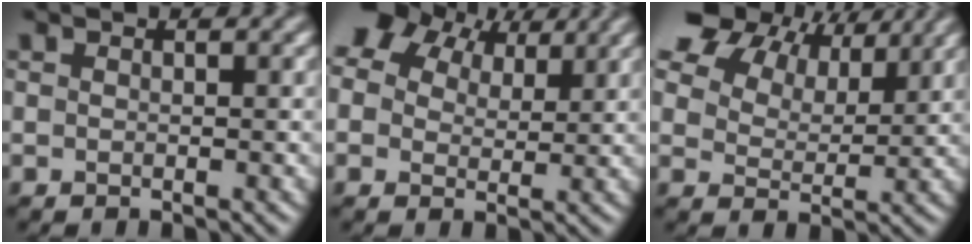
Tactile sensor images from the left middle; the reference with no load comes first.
{"total": 8.7, "force": [5.4, 5.1, 4.6], "torque": [-0.094, 0.022, 0.081]}
{"total": 9.9, "force": [7.0, 5.3, 4.6], "torque": [-0.117, 0.022, 0.117]}